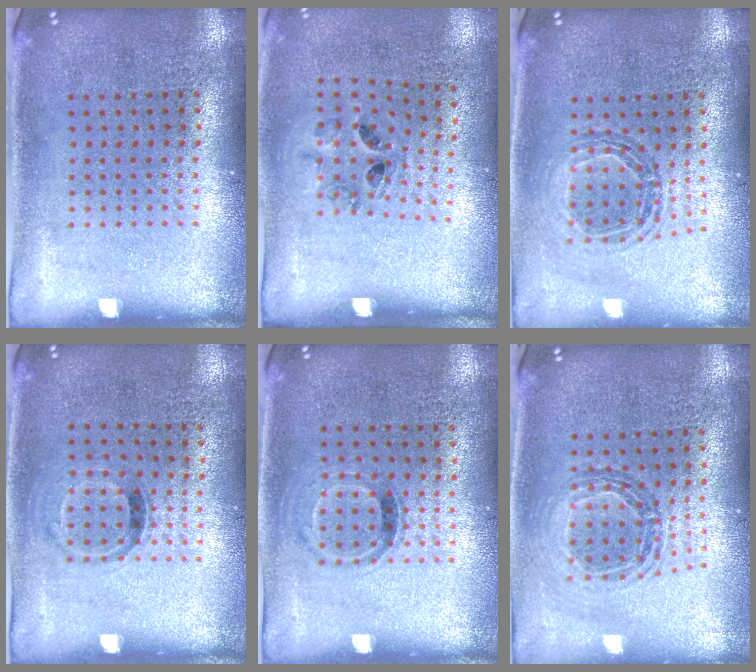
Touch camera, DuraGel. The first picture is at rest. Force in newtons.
{"total": 1.2, "press": 0.8, "slide": 0.9}
{"total": 0.9, "press": 0.9, "slide": 0.1}
{"total": 0.9, "press": 0.7, "slide": 0.6}
{"total": 0.8, "press": 0.7, "slide": 0.4}
{"total": 0.8, "press": 0.8, "slide": 0.0}